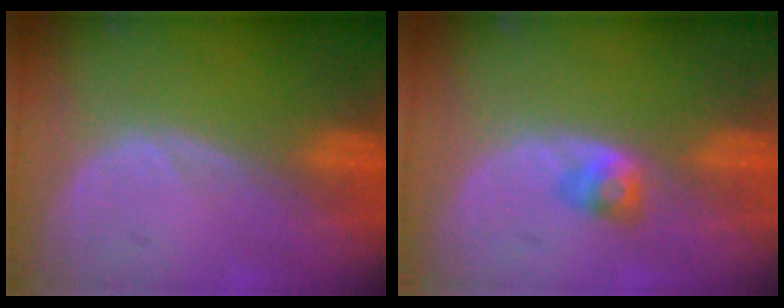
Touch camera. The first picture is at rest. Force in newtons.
{"total": 2.7, "press": 2.4, "slide": 1.1}